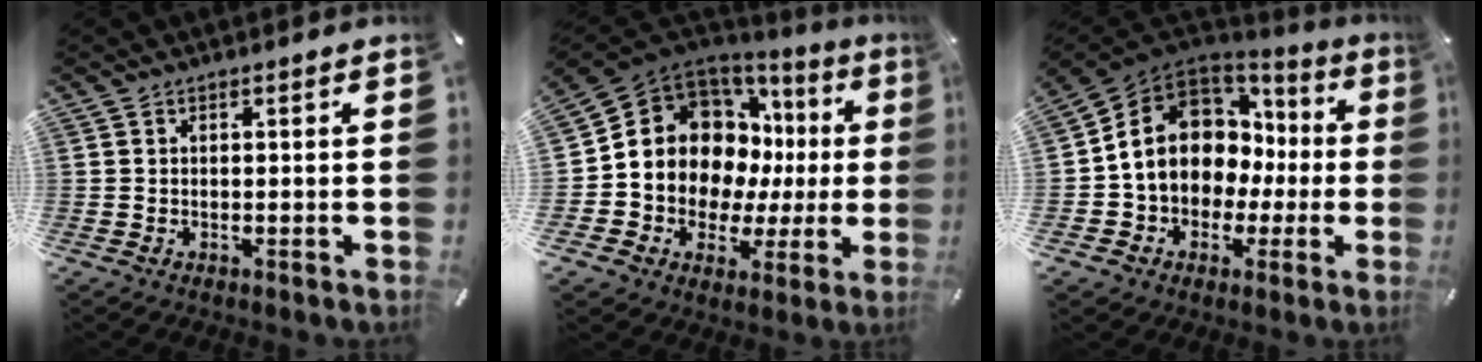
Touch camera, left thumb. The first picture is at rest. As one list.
[{"total": 12.8, "force": [4.0, 10.9, 5.6], "torque": [-0.104, -0.050, 0.086]}, {"total": 12.5, "force": [1.0, 10.9, 6.0], "torque": [-0.127, -0.009, 0.027]}]